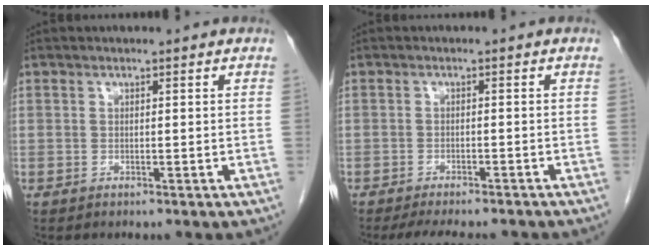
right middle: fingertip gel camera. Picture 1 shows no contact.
{"total": 9.2, "force": [-8.2, 2.1, 3.8], "torque": [-0.052, -0.008, -0.109]}